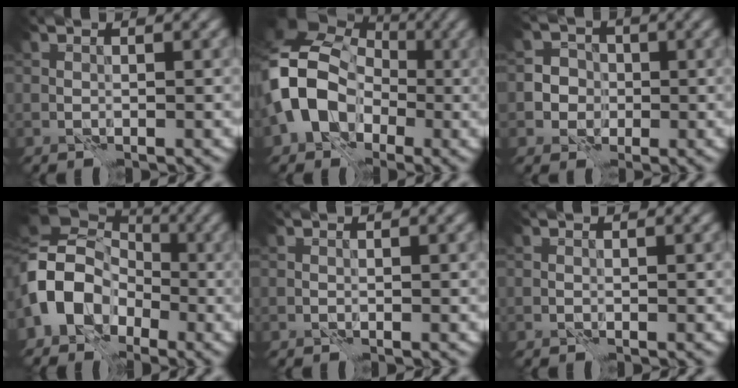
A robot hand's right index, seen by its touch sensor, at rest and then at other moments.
{"total": 10.0, "force": [-2.0, 8.0, 5.6], "torque": [-0.114, 0.000, -0.054]}
{"total": 3.8, "force": [-0.8, 3.6, 0.8], "torque": [0.012, 0.008, -0.030]}
{"total": 10.0, "force": [-2.5, 7.6, 6.0], "torque": [-0.119, -0.003, -0.060]}
{"total": 0.0}
{"total": 0.0}